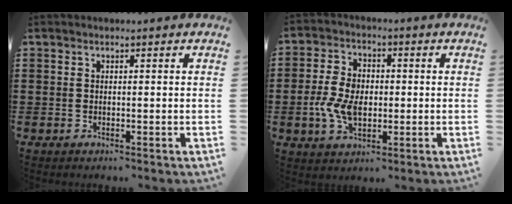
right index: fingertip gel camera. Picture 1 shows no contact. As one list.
[{"total": 7.0, "force": [-1.1, 4.7, 5.0], "torque": [-0.121, 0.005, -0.025]}]